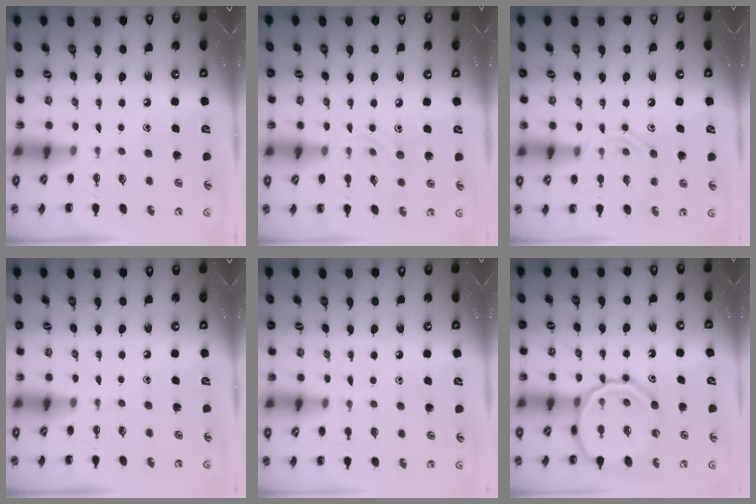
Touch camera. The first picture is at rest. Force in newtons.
{"total": 6.6, "press": 6.5, "slide": 1.1}
{"total": 9.2, "press": 9.2, "slide": 1.0}
{"total": 0.0}
{"total": 4.4, "press": 4.1, "slide": 1.4}
{"total": 17.8, "press": 17.6, "slide": 2.5}